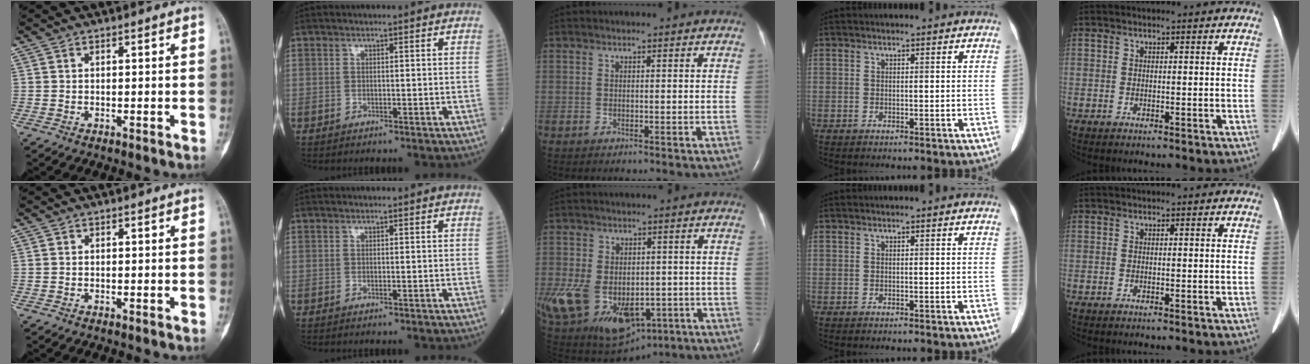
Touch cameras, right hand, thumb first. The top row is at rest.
{"middle": {"total": 24.3, "force": [-9.1, 16.6, 15.2], "torque": [-0.359, -0.018, -0.118]}}